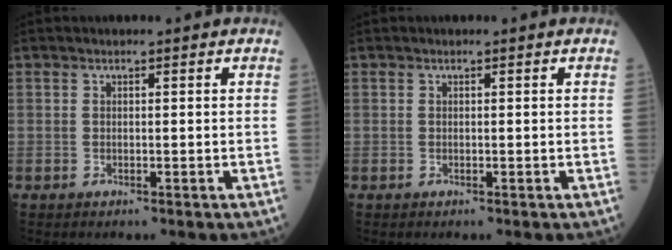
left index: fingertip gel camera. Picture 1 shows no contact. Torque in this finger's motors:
{"motor_torque": [-0.05, 0.05, -0.08, 0.01]}